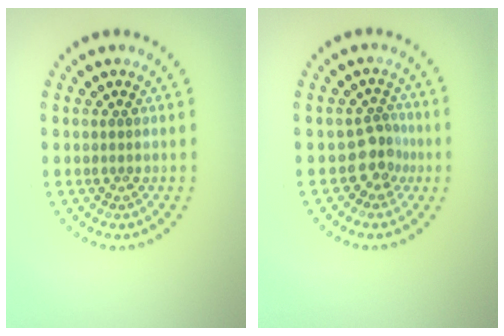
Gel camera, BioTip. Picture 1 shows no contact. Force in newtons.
{"total": 2.4, "press": 1.7, "slide": 1.6}